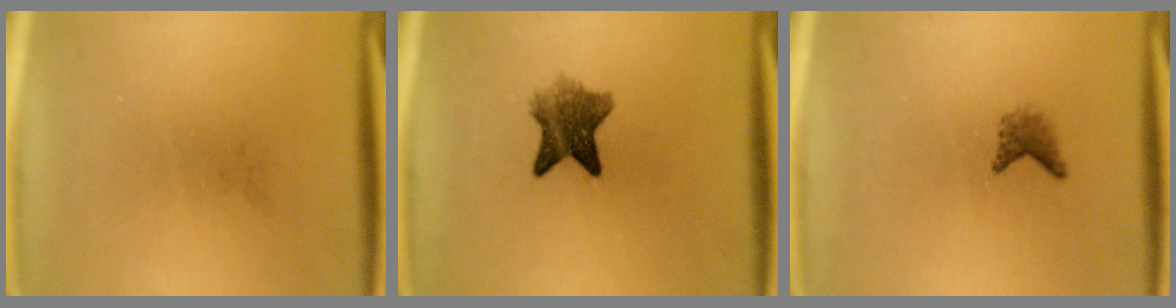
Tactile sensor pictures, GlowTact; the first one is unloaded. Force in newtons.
{"total": 6.5}
{"total": 1.7}